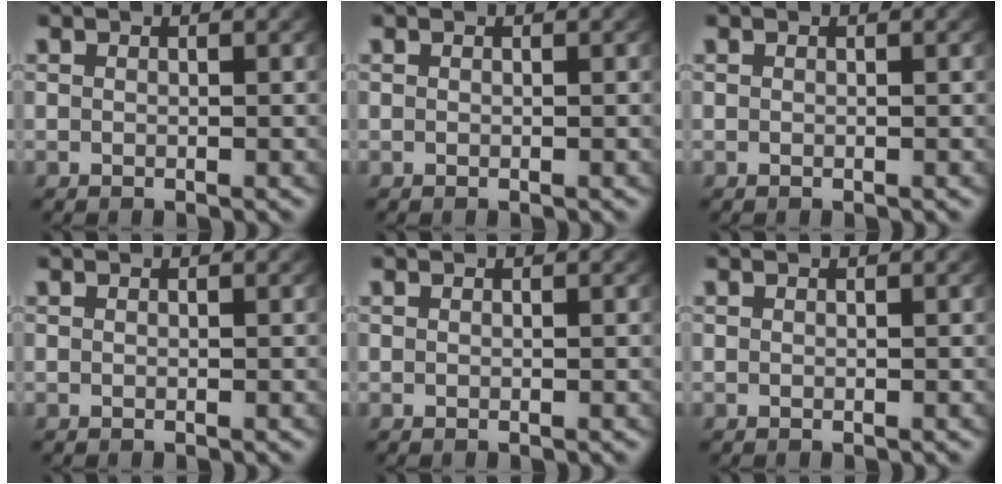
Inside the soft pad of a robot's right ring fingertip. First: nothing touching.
{"total": 0.0}
{"total": 0.0}
{"total": 0.0}
{"total": 0.0}
{"total": 0.0}